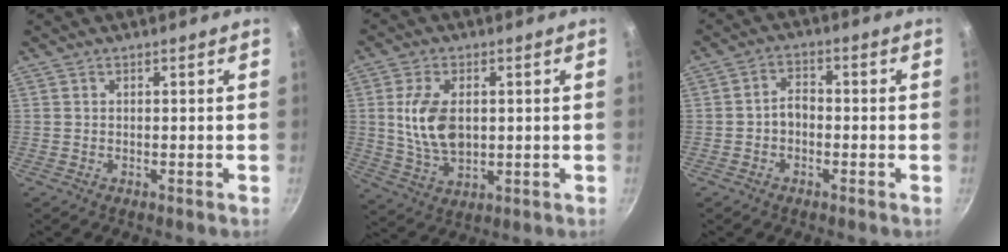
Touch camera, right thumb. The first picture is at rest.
{"total": 10.8, "force": [1.2, 6.4, 8.6], "torque": [-0.155, -0.011, 0.027]}
{"total": 3.8, "force": [-1.0, 2.8, 2.4], "torque": [-0.025, 0.020, -0.023]}